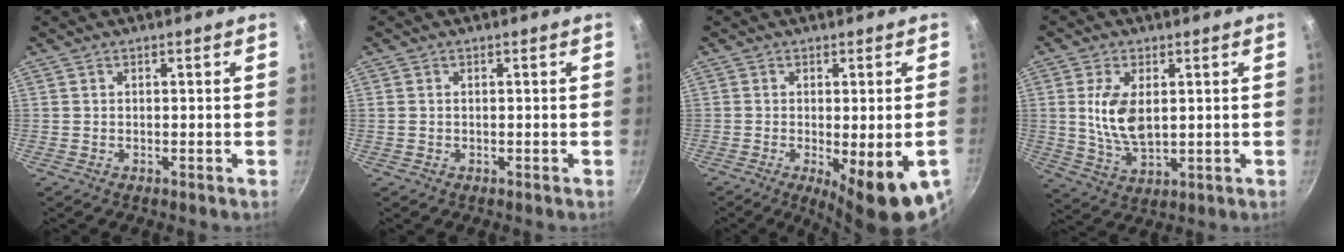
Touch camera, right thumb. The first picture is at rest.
{"total": 0.8, "force": [-0.1, 0.8, 0.3], "torque": [-0.006, 0.001, -0.003]}
{"total": 12.3, "force": [-4.5, 3.0, 11.0], "torque": [-0.142, -0.016, -0.053]}
{"total": 9.3, "force": [1.5, 5.0, 7.7], "torque": [-0.148, -0.013, 0.033]}